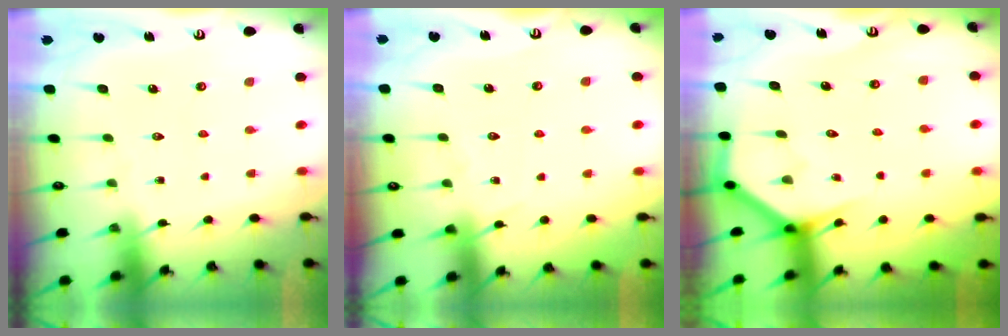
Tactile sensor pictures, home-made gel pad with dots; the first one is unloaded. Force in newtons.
{"total": 3.8, "press": 3.7, "slide": 0.5}
{"total": 3.8, "press": 3.8, "slide": 0.3}